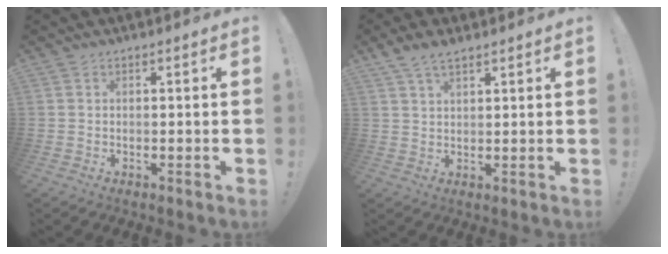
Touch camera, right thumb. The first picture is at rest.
{"total": 4.6, "force": [3.4, 1.7, 2.6], "torque": [-0.055, -0.011, 0.066]}